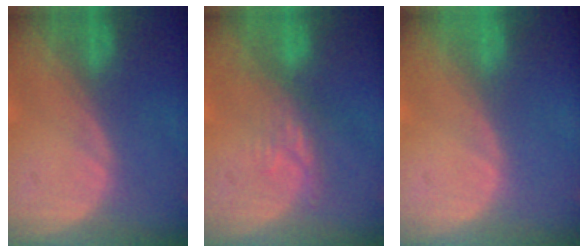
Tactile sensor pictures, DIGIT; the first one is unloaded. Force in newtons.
{"total": 3.3, "press": 3.2, "slide": 0.5}
{"total": 0.0}